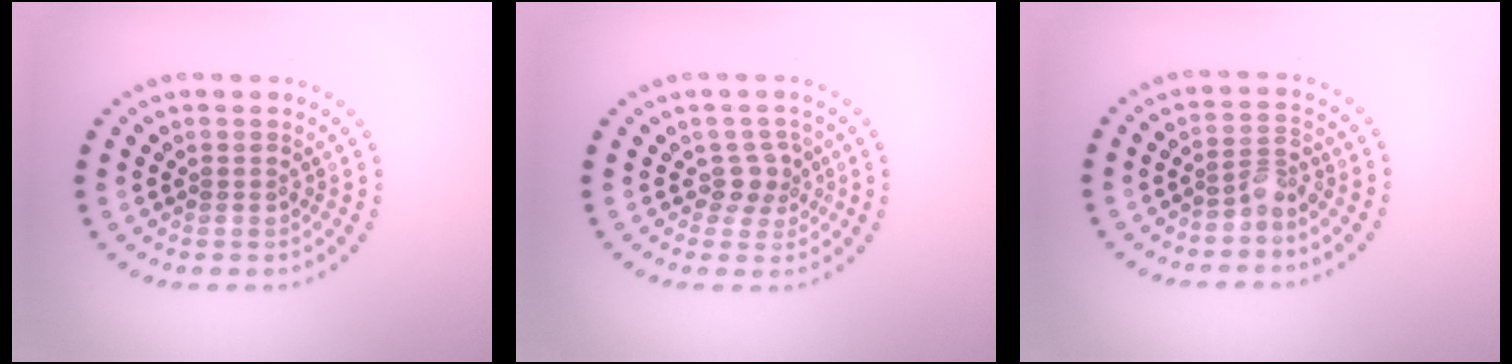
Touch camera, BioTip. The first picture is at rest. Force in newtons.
{"total": 2.0, "press": 1.6, "slide": 1.3}
{"total": 2.0, "press": 1.5, "slide": 1.3}